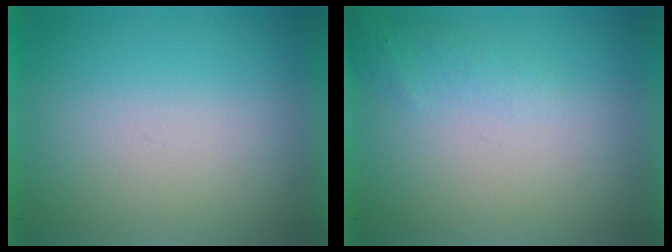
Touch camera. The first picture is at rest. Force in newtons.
{"total": 1.4}